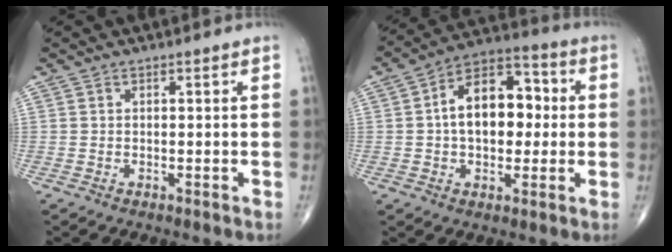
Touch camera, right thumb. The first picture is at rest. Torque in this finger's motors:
{"motor_torque": [0.86, 3.05, 0.54, -0.59, 0.43]}